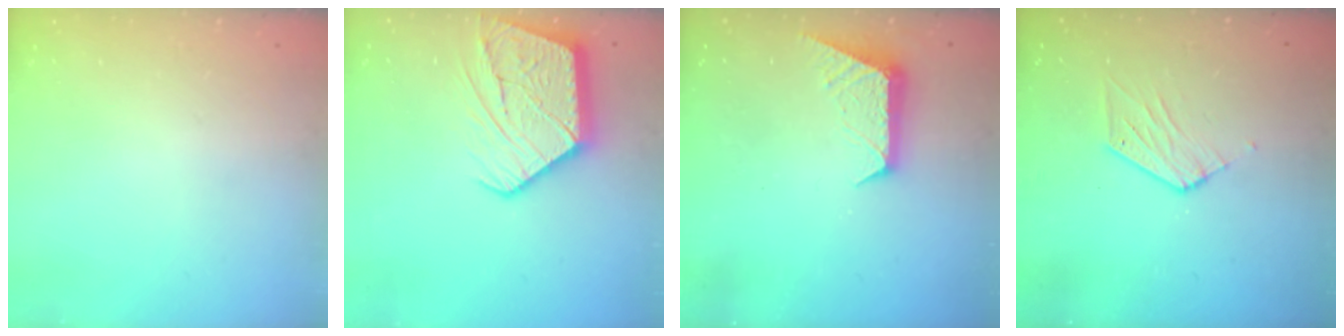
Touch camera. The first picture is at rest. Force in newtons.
{"total": 17.9, "press": 17.8, "slide": 1.6}
{"total": 8.9, "press": 8.9, "slide": 0.8}
{"total": 5.8, "press": 5.8, "slide": 0.5}